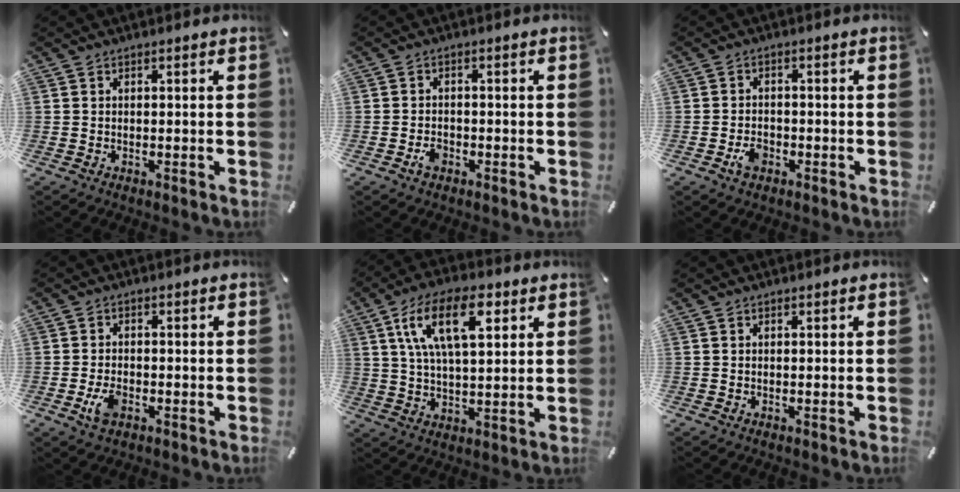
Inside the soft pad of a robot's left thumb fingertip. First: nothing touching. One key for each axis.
{"total": 2.3, "fx": -1.3, "fy": 1.6, "fz": 1.1, "tx": -0.021, "ty": 0.006, "tz": -0.024}
{"total": 3.4, "fx": -1.6, "fy": 2.4, "fz": 1.8, "tx": -0.029, "ty": 0.008, "tz": -0.027}
{"total": 4.2, "fx": -1.6, "fy": 2.6, "fz": 2.9, "tx": -0.069, "ty": 0.002, "tz": -0.031}
{"total": 15.1, "fx": 6.2, "fy": 7.2, "fz": 11.8, "tx": -0.225, "ty": -0.002, "tz": 0.101}
{"total": 0.0}